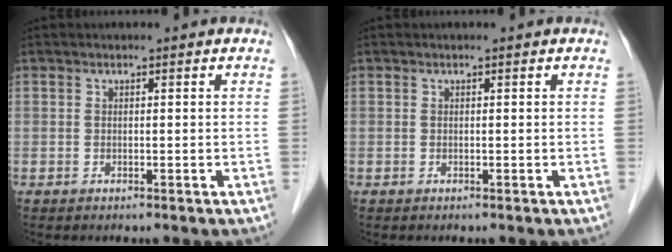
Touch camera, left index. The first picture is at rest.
{"total": 0.0}